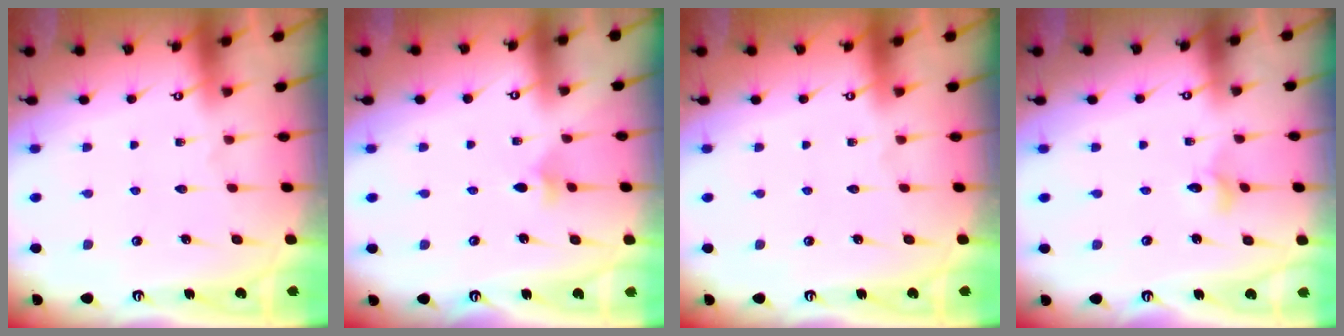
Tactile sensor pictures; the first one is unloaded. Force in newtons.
{"total": 2.7, "press": 2.6, "slide": 0.6}
{"total": 0.0}
{"total": 2.8, "press": 2.8, "slide": 0.3}